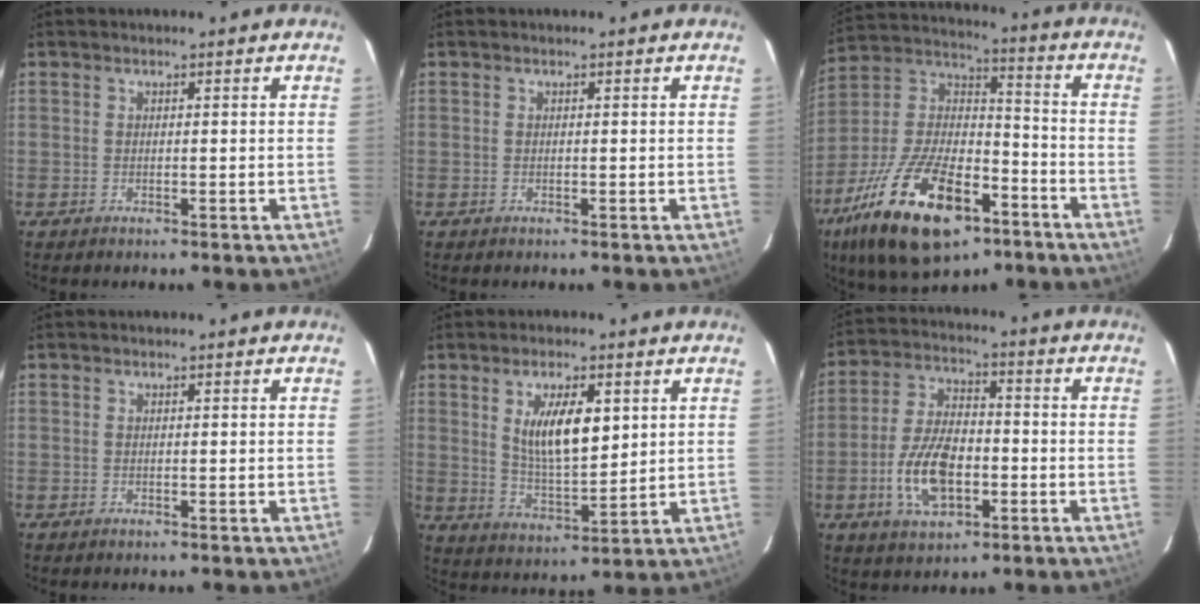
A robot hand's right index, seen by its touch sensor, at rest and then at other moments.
{"total": 0.0}
{"total": 24.1, "force": [-13.5, 10.7, 16.9], "torque": [-0.337, -0.013, -0.225]}
{"total": 0.0}
{"total": 9.3, "force": [3.5, 3.1, 8.0], "torque": [-0.143, -0.007, 0.076]}
{"total": 12.3, "force": [-3.8, 6.5, 9.7], "torque": [-0.198, 0.006, -0.062]}